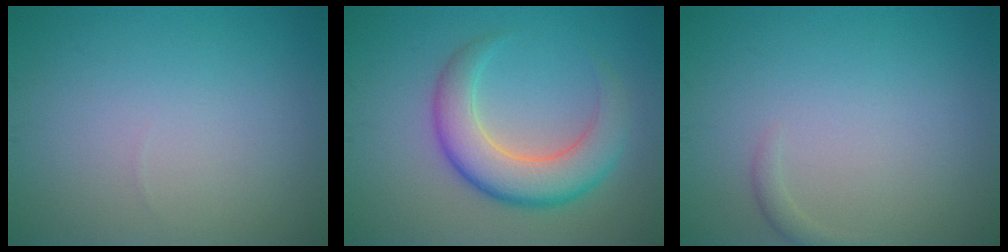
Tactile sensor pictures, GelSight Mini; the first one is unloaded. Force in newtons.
{"total": 6.2, "press": 6.2, "slide": 0.3}
{"total": 0.8, "press": 0.8, "slide": 0.1}